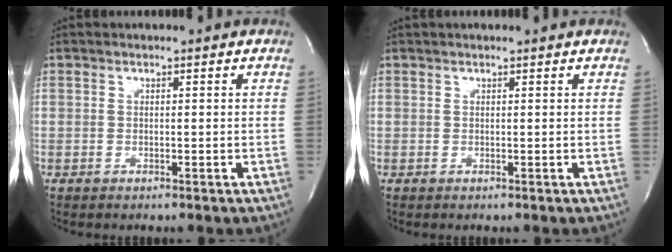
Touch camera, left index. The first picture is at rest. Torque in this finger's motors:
{"motor_torque": [0.45, -0.41, 0.31, 0.04]}